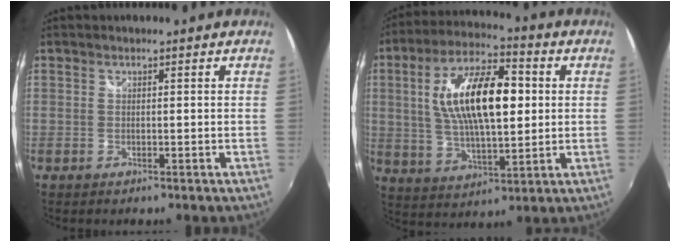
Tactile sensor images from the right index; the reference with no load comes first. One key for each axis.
{"total": 17.7, "fx": 2.7, "fy": 7.2, "fz": 15.9, "tx": -0.290, "ty": 0.016, "tz": 0.050}